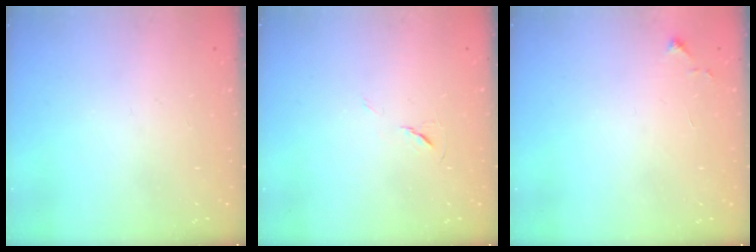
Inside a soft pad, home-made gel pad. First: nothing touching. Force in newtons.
{"total": 6.0, "press": 5.5, "slide": 2.3}
{"total": 3.2, "press": 3.2, "slide": 0.6}